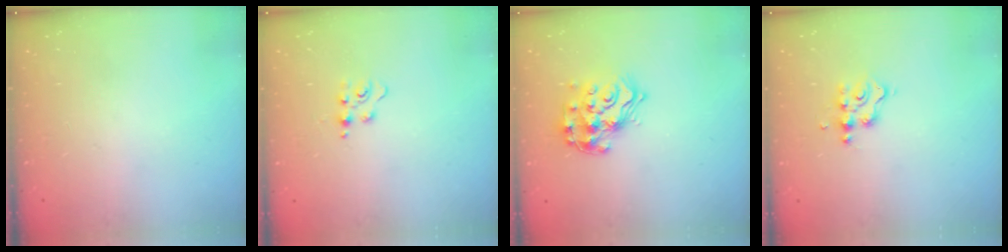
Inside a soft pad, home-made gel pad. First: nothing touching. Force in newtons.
{"total": 4.5, "press": 4.5, "slide": 0.5}
{"total": 14.2, "press": 14.1, "slide": 1.1}
{"total": 3.4, "press": 3.4, "slide": 0.3}